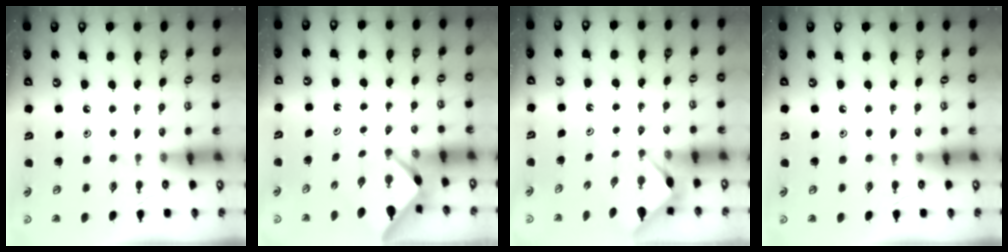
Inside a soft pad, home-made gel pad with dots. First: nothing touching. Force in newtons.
{"total": 2.5, "press": 2.5, "slide": 0.3}
{"total": 3.7, "press": 3.7, "slide": 0.0}
{"total": 0.0}